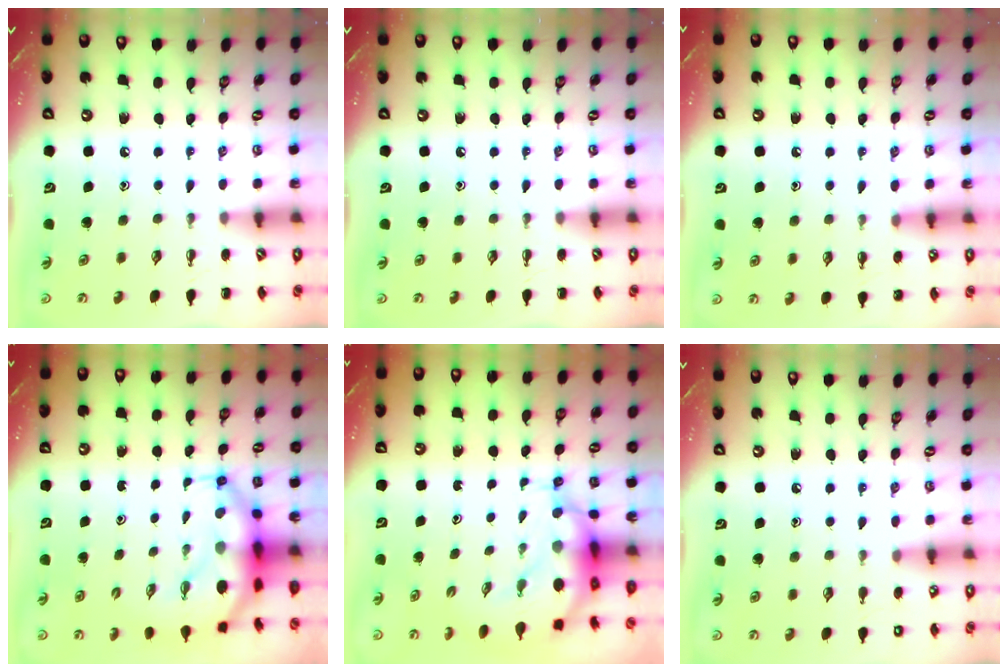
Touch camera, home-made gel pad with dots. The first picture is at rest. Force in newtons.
{"total": 0.0}
{"total": 6.8, "press": 6.5, "slide": 2.1}
{"total": 7.9, "press": 7.6, "slide": 2.1}
{"total": 8.6, "press": 8.3, "slide": 2.4}
{"total": 7.9, "press": 7.6, "slide": 2.3}